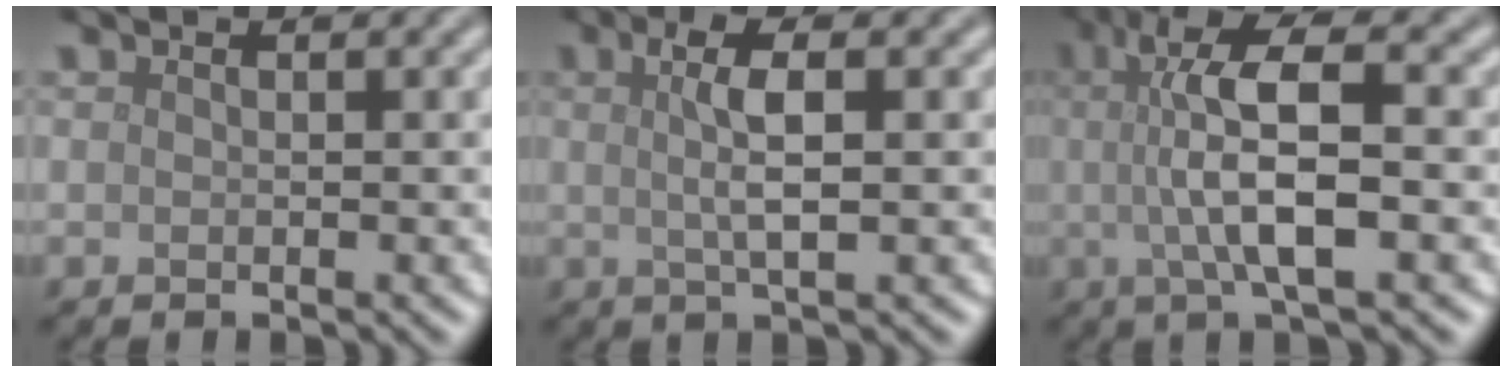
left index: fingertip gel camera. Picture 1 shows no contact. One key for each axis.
{"total": 3.7, "fx": 0.6, "fy": 0.8, "fz": 3.5, "tx": -0.065, "ty": 0.001, "tz": 0.009}
{"total": 8.7, "fx": 0.5, "fy": 2.6, "fz": 8.3, "tx": -0.137, "ty": 0.013, "tz": 0.004}